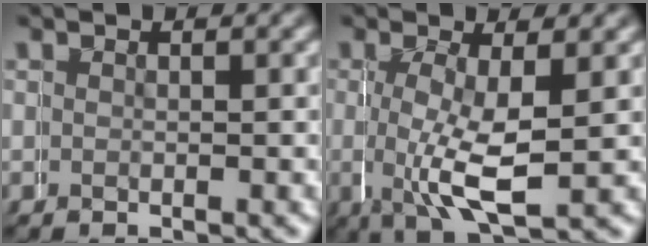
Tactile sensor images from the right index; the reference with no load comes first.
{"total": 5.0, "force": [0.7, 1.6, 4.7], "torque": [-0.094, -0.006, 0.015]}